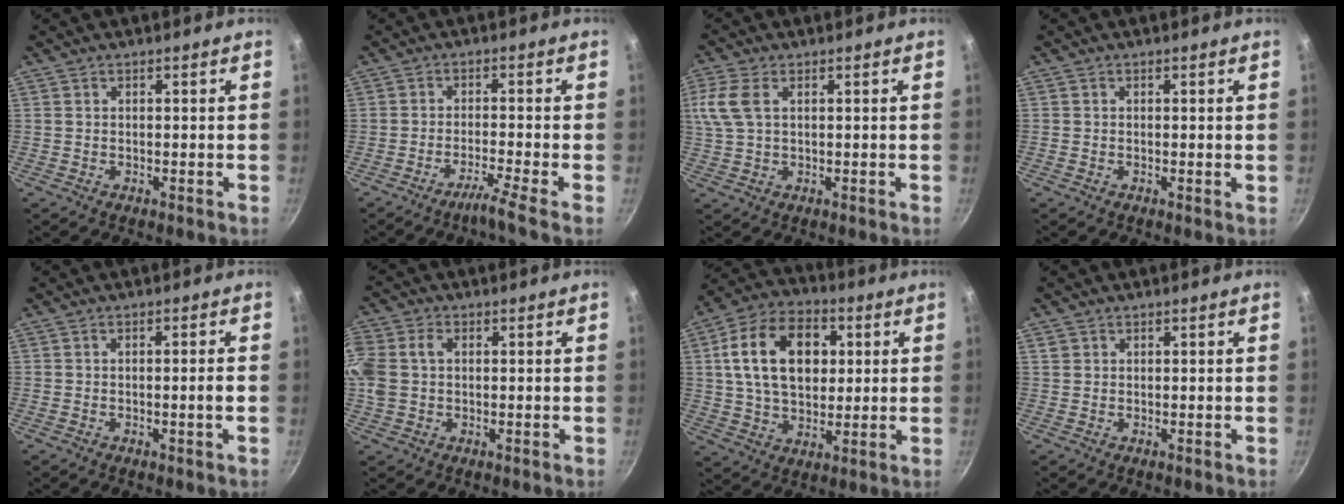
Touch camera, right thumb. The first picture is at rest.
{"total": 3.9, "force": [-2.7, -1.1, 2.6], "torque": [-0.061, 0.016, -0.052]}
{"total": 6.5, "force": [1.8, 3.7, 5.1], "torque": [-0.117, 0.011, 0.034]}
{"total": 0.5, "force": [0.0, 0.4, 0.3], "torque": [-0.004, -0.001, -0.003]}
{"total": 1.9, "force": [-0.6, 0.0, 1.9], "torque": [-0.027, 0.010, -0.007]}
{"total": 10.1, "force": [1.4, 7.7, 6.4], "torque": [-0.152, 0.019, 0.023]}
{"total": 18.0, "force": [3.9, 12.2, 12.6], "torque": [-0.190, 0.010, 0.058]}
{"total": 1.0, "force": [0.4, 0.9, 0.2], "torque": [-0.001, 0.004, 0.005]}